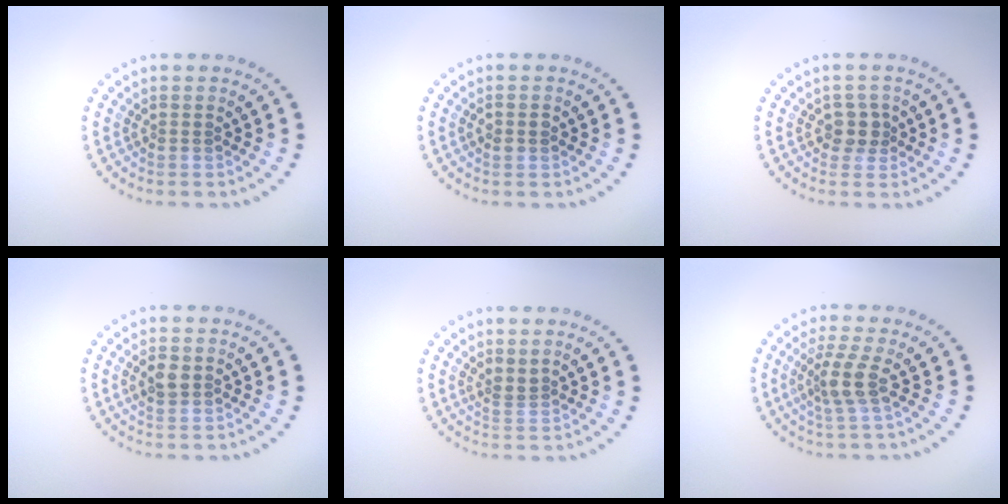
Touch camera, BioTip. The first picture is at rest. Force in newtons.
{"total": 1.3, "press": 1.3, "slide": 0.1}
{"total": 1.9, "press": 1.6, "slide": 0.9}
{"total": 1.7, "press": 1.7, "slide": 0.2}
{"total": 1.2, "press": 0.7, "slide": 1.0}
{"total": 2.9, "press": 2.3, "slide": 1.8}